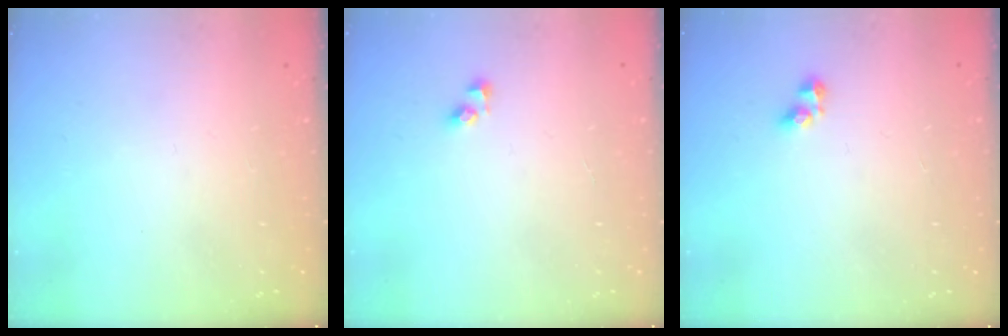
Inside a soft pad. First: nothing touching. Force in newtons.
{"total": 3.9, "press": 3.9, "slide": 0.4}
{"total": 3.0, "press": 3.0, "slide": 0.4}